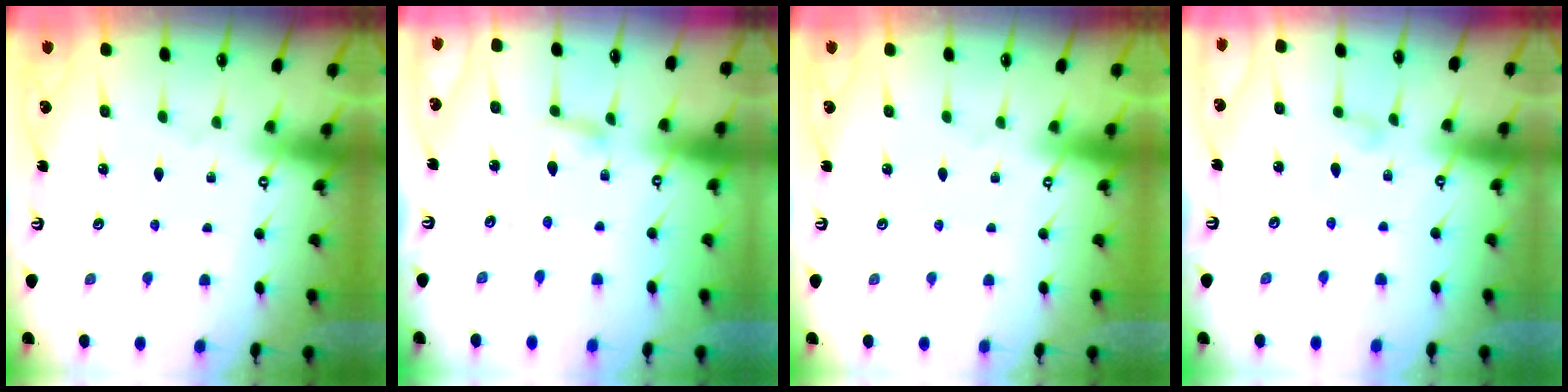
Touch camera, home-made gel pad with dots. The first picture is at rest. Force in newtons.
{"total": 4.2, "press": 4.2, "slide": 0.3}
{"total": 0.0}
{"total": 5.1, "press": 5.1, "slide": 0.6}